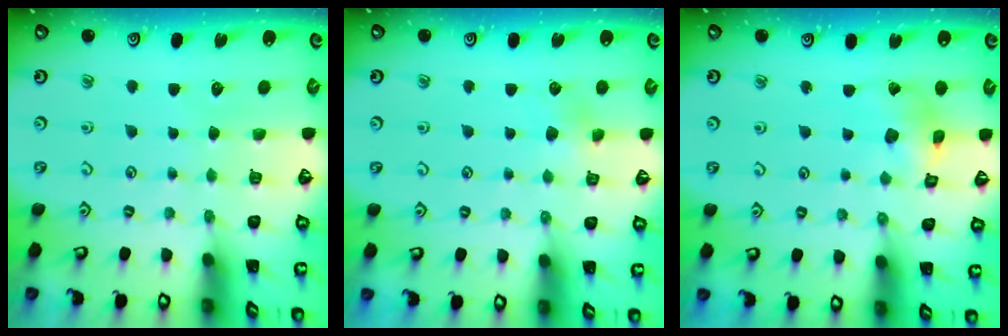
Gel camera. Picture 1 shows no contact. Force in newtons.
{"total": 3.1, "press": 3.0, "slide": 0.4}
{"total": 6.0, "press": 6.0, "slide": 0.6}